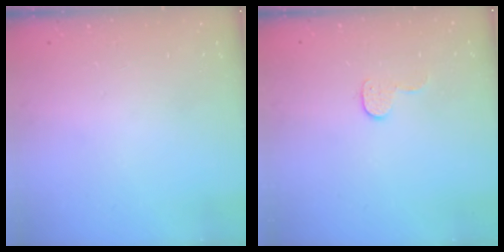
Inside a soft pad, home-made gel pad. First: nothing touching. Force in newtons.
{"total": 5.7, "press": 5.7, "slide": 0.3}